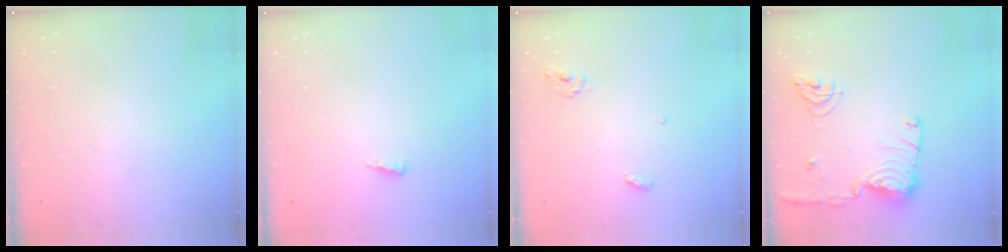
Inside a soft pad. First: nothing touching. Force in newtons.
{"total": 4.2, "press": 4.2, "slide": 0.6}
{"total": 3.5, "press": 3.5, "slide": 0.3}
{"total": 14.9, "press": 14.8, "slide": 1.6}